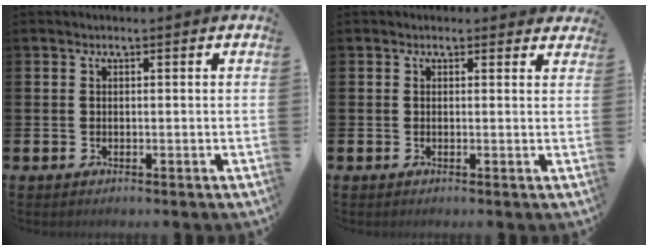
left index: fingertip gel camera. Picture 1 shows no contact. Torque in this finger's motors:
{"motor_torque": [1.04, -1.10, 0.50, 0.06]}